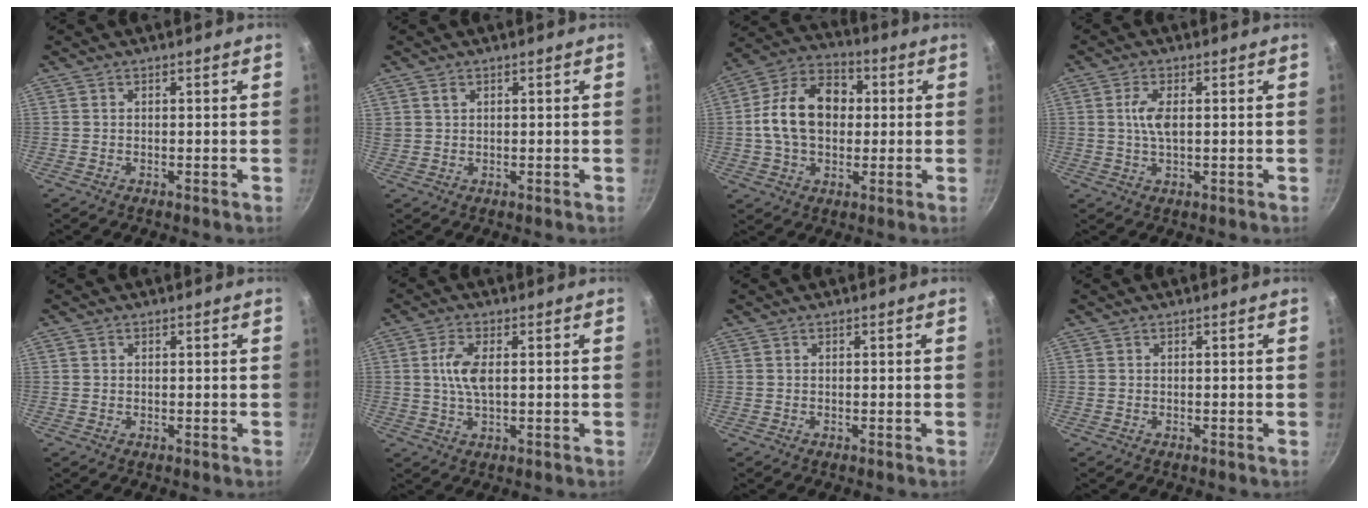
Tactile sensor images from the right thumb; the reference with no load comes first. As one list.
[{"total": 1.4, "force": [0.8, 1.0, 0.7], "torque": [-0.010, 0.003, 0.016]}, {"total": 15.5, "force": [0.9, 11.1, 10.8], "torque": [-0.155, 0.027, -0.001]}, {"total": 4.4, "force": [0.6, 1.9, 4.0], "torque": [-0.082, 0.003, 0.011]}, {"total": 0.7, "force": [0.2, 0.6, 0.2], "torque": [-0.001, 0.002, 0.002]}, {"total": 5.9, "force": [0.8, 2.5, 5.2], "torque": [-0.109, 0.003, 0.015]}, {"total": 0.0}, {"total": 0.0}]